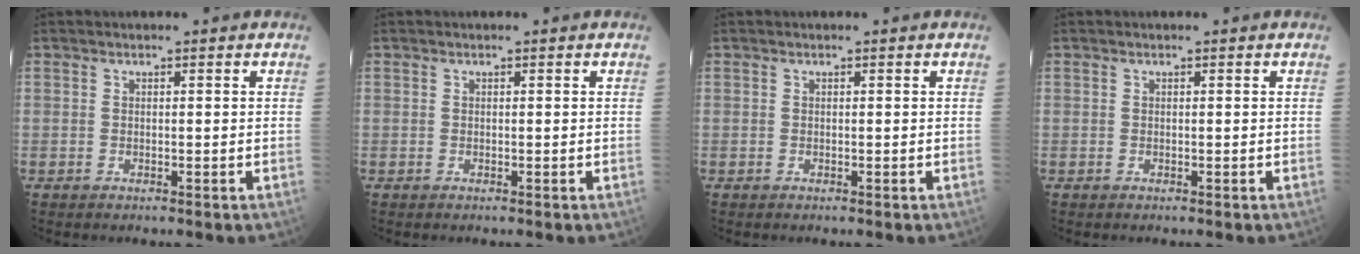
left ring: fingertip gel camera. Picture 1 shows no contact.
{"total": 0.0}
{"total": 0.0}
{"total": 0.0}